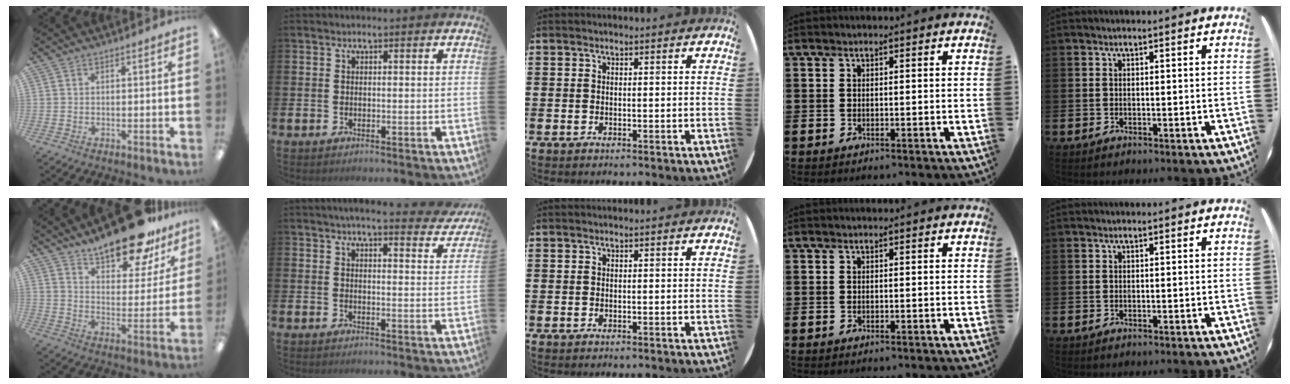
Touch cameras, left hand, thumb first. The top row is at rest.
{"thumb": {"total": 18.0, "force": [14.9, 5.8, 8.2], "torque": [-0.123, -0.102, 0.255]}, "index": {"total": 4.4, "force": [4.1, 0.1, 1.5], "torque": [-0.030, -0.024, 0.069]}}